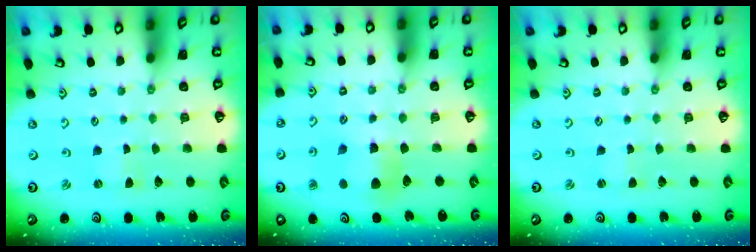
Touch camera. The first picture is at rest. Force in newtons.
{"total": 6.9, "press": 6.9, "slide": 0.4}
{"total": 0.0}